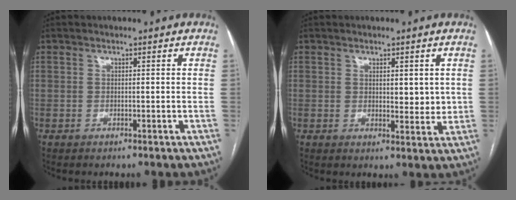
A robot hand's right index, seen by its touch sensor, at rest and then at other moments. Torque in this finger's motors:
{"motor_torque": [-0.15, 0.02, -0.07, 0.00]}